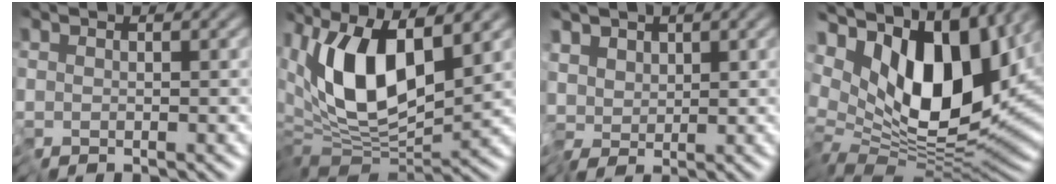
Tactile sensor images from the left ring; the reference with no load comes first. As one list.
[{"total": 10.2, "force": [2.0, 4.0, 9.1], "torque": [-0.177, 0.001, 0.027]}, {"total": 2.0, "force": [0.0, 1.7, 1.0], "torque": [-0.014, 0.012, -0.010]}, {"total": 14.0, "force": [4.4, 6.8, 11.5], "torque": [-0.181, 0.008, 0.068]}]